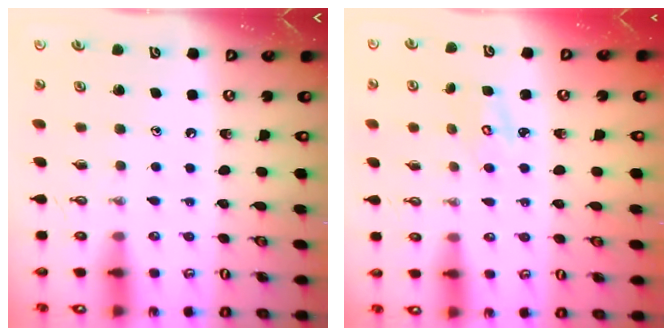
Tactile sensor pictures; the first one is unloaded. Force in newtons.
{"total": 2.9, "press": 2.9, "slide": 0.3}